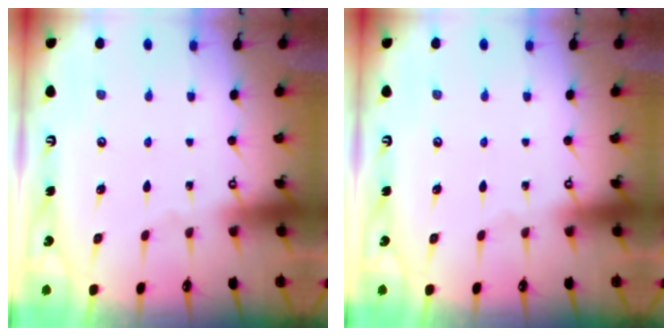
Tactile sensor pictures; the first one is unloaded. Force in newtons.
{"total": 0.0}